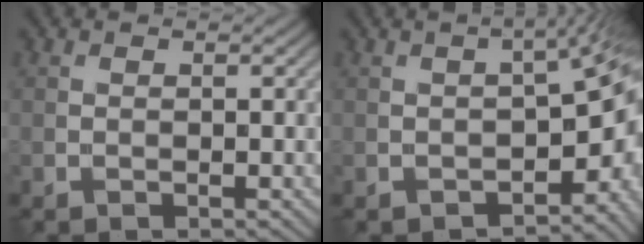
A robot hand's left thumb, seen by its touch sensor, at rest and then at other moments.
{"total": 8.8, "force": [-3.5, 3.3, 7.4], "torque": [-0.097, -0.022, -0.035]}